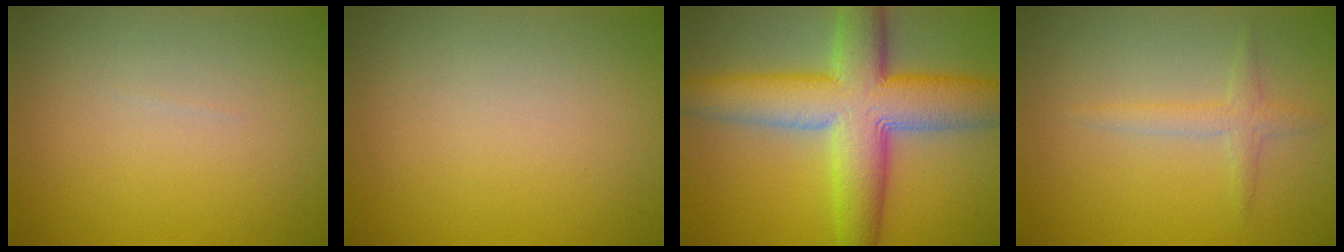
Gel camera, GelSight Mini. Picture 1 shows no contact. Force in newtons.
{"total": 0.0}
{"total": 11.0, "press": 11.0, "slide": 0.3}
{"total": 1.7, "press": 1.7, "slide": 0.0}